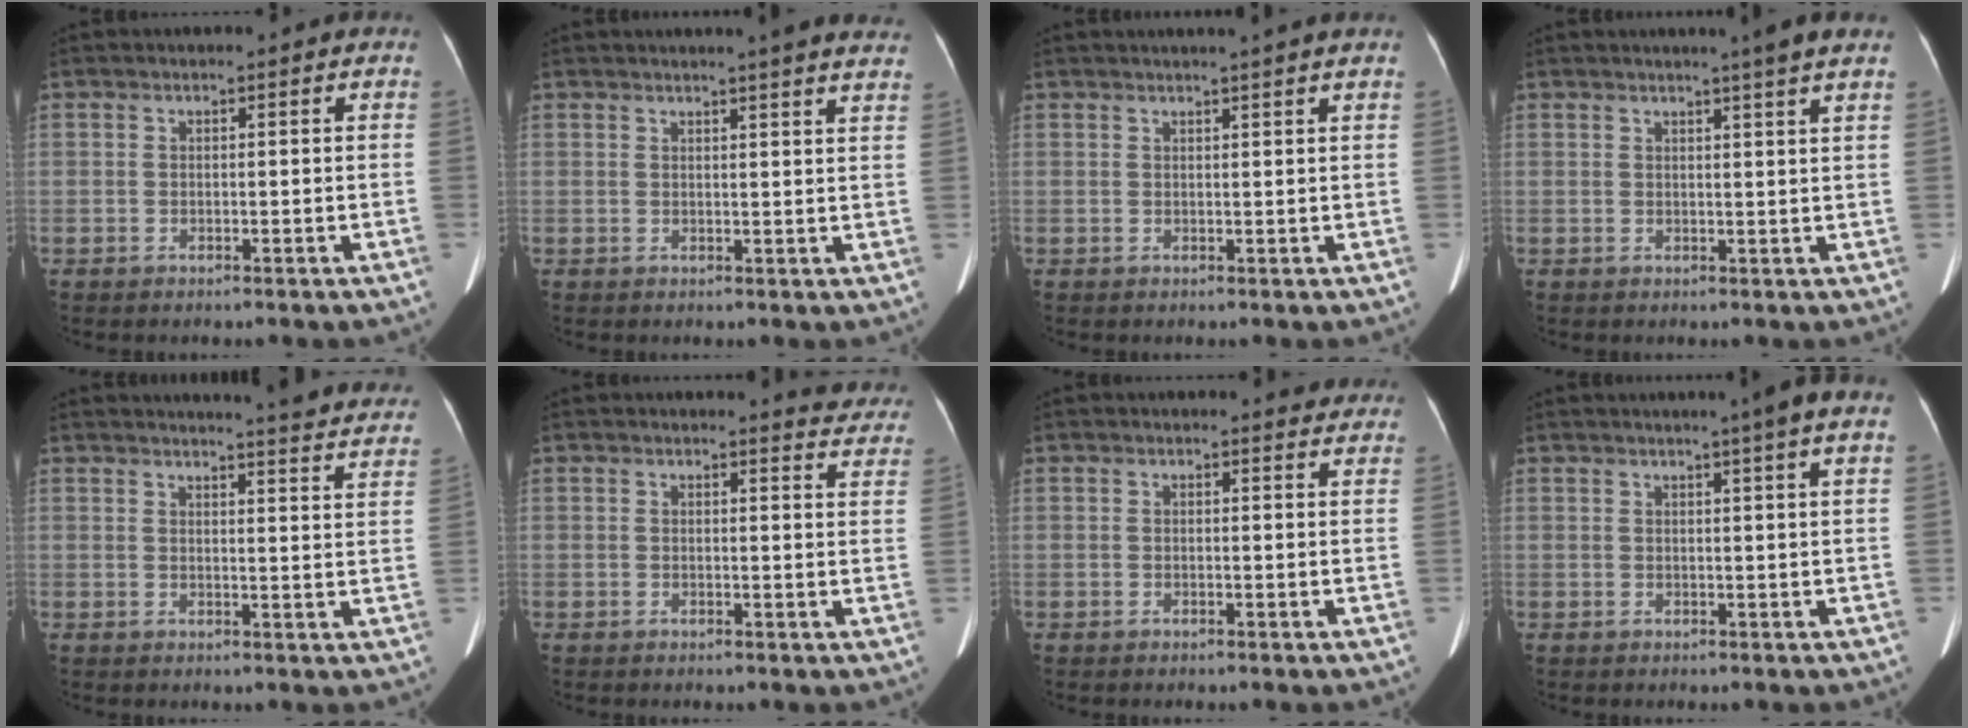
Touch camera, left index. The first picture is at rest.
{"total": 11.6, "force": [10.5, 0.0, 4.9], "torque": [-0.059, -0.015, 0.103]}
{"total": 4.4, "force": [3.8, -0.9, 2.0], "torque": [-0.028, 0.013, 0.044]}
{"total": 4.2, "force": [3.3, -1.2, 2.2], "torque": [-0.031, -0.003, 0.037]}
{"total": 17.1, "force": [16.6, 0.9, 4.3], "torque": [-0.043, -0.070, 0.172]}
{"total": 6.6, "force": [6.5, 1.1, 0.8], "torque": [0.011, -0.028, 0.042]}
{"total": 3.5, "force": [3.4, 0.7, 0.7], "torque": [-0.004, -0.007, 0.022]}
{"total": 4.0, "force": [2.8, -1.1, 2.8], "torque": [-0.041, 0.002, 0.034]}